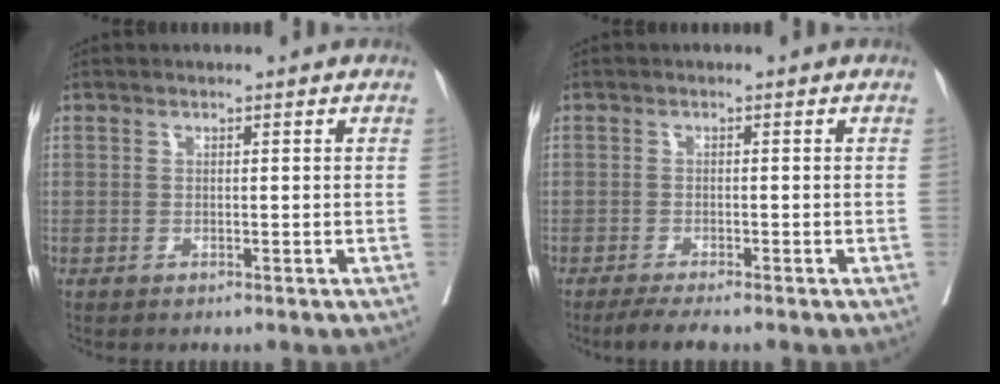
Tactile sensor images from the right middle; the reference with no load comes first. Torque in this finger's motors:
{"motor_torque": [0.01, 0.01, 0.00, 0.01]}